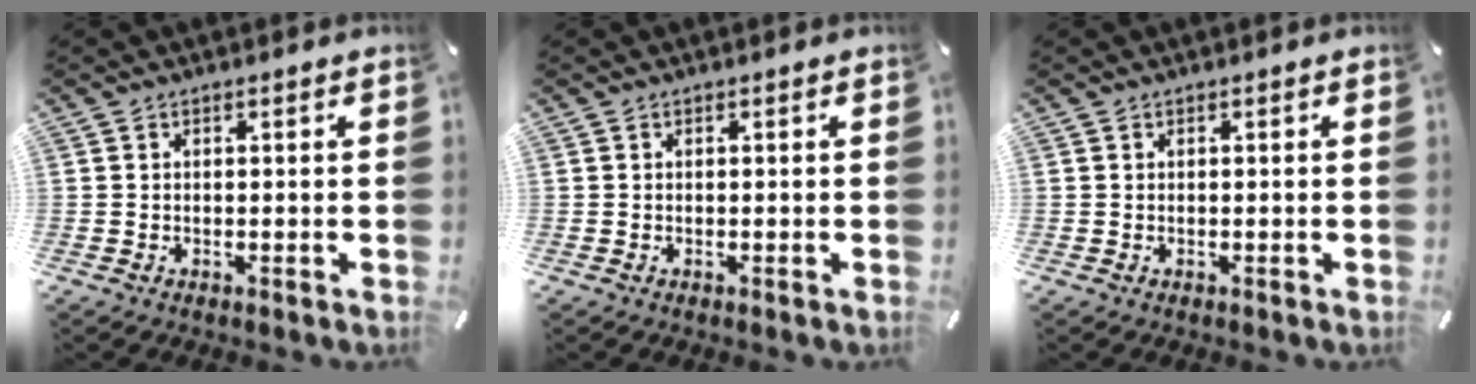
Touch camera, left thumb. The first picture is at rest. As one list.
[{"total": 0.0}, {"total": 0.0}]